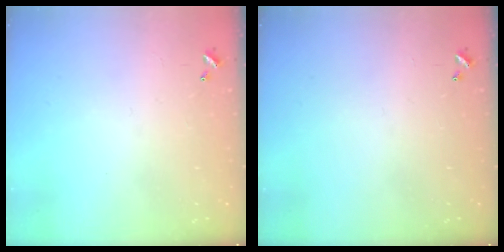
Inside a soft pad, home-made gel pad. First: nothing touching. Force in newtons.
{"total": 0.0}